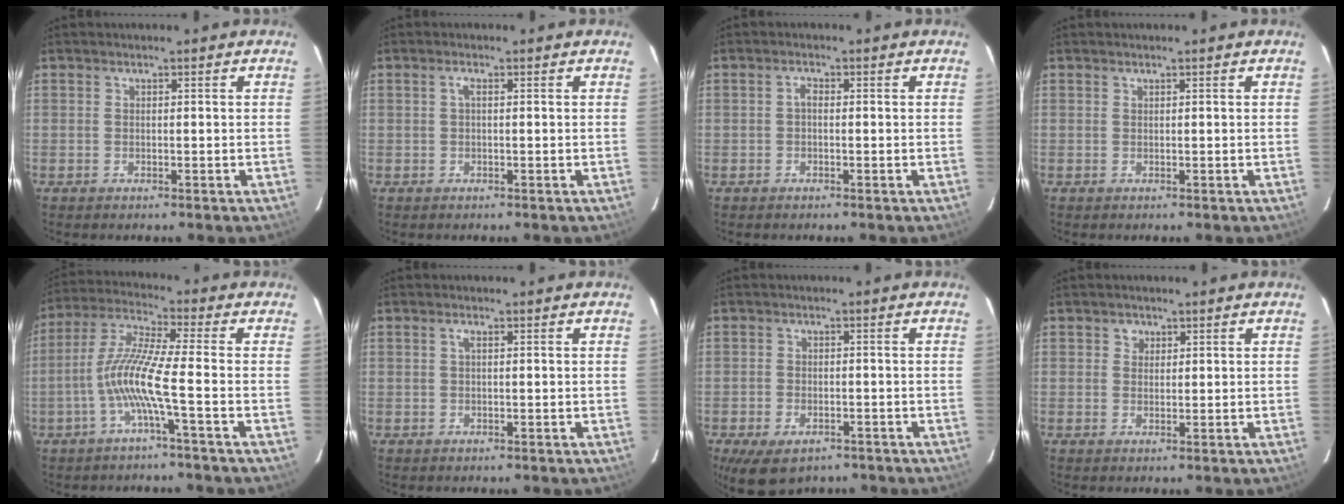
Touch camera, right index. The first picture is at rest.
{"total": 1.0, "force": [0.1, 0.1, 1.0], "torque": [-0.020, 0.004, 0.000]}
{"total": 1.1, "force": [-0.2, 0.7, 0.9], "torque": [-0.016, 0.006, -0.006]}
{"total": 0.0}
{"total": 9.1, "force": [-3.2, -0.7, 8.5], "torque": [-0.183, 0.006, -0.065]}
{"total": 0.7, "force": [0.2, -0.1, 0.7], "torque": [-0.013, 0.003, 0.001]}
{"total": 8.1, "force": [-5.2, 4.3, 4.5], "torque": [-0.098, -0.022, -0.078]}
{"total": 1.7, "force": [0.7, 1.5, 0.2], "torque": [0.002, 0.007, 0.009]}